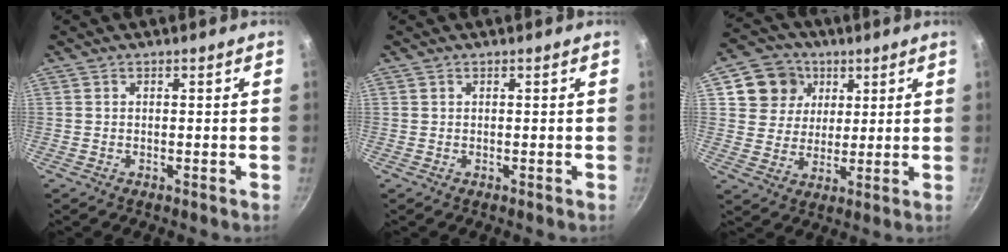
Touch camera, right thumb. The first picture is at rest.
{"total": 0.0}
{"total": 10.0, "force": [4.0, 8.7, 3.0], "torque": [-0.019, -0.005, 0.066]}